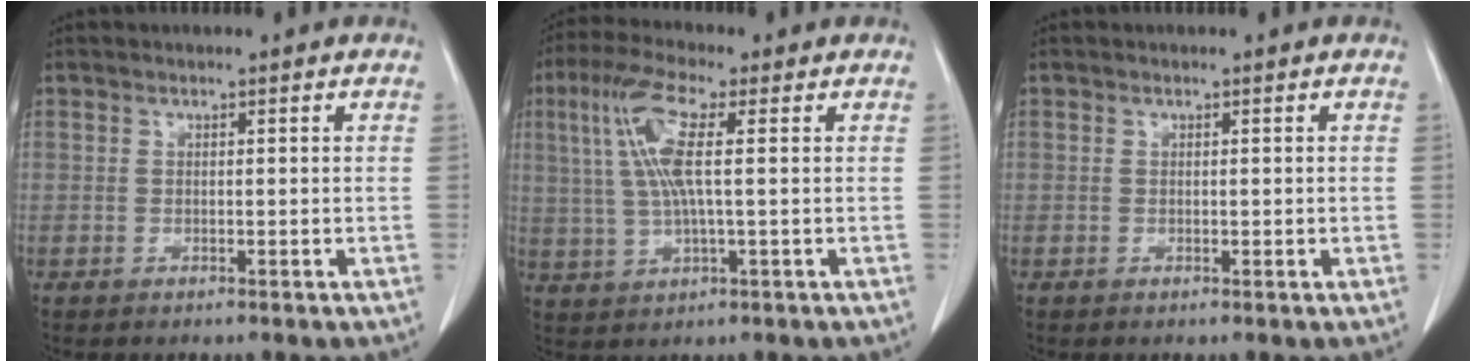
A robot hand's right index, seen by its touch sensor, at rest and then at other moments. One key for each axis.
{"total": 9.2, "fx": 2.1, "fy": 1.4, "fz": 8.8, "tx": -0.199, "ty": 0.016, "tz": 0.041}
{"total": 0.0}